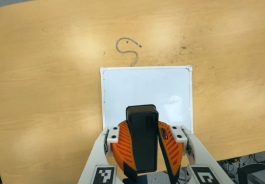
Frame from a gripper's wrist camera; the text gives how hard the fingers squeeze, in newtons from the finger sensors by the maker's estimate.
{"total": 11.1, "left": 11.2, "right": 11.0}